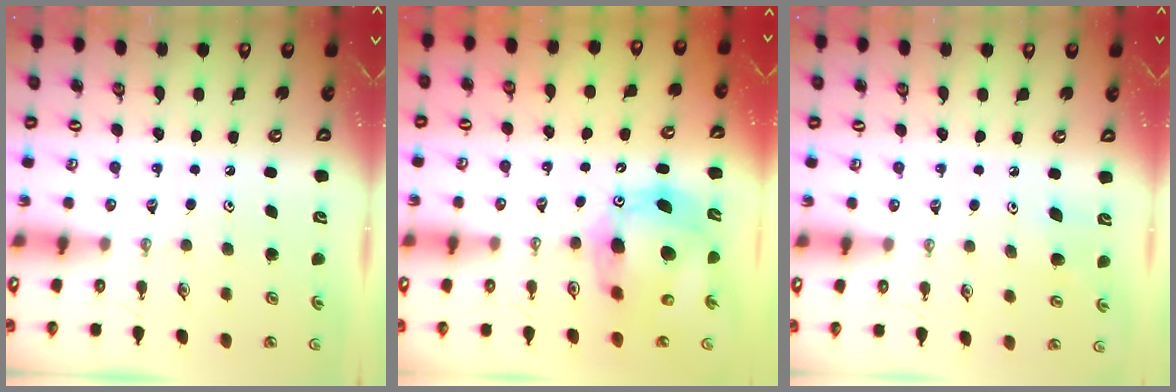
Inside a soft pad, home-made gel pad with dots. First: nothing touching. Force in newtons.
{"total": 15.6, "press": 15.3, "slide": 2.5}
{"total": 6.4, "press": 6.3, "slide": 1.3}